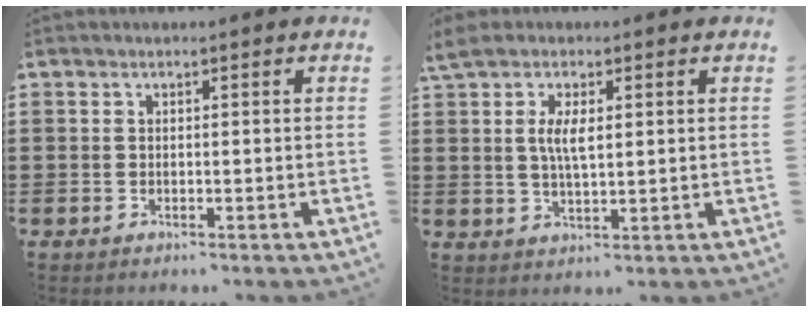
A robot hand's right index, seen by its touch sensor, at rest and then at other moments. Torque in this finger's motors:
{"motor_torque": [0.41, 0.41, 0.74, 0.20]}